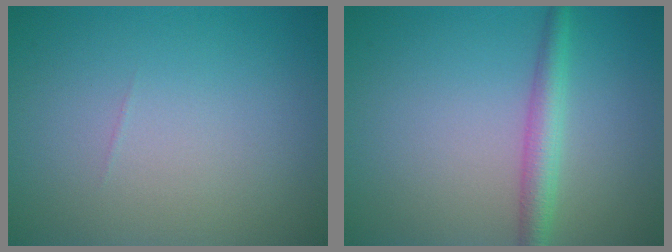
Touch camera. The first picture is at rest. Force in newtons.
{"total": 2.7, "press": 2.7, "slide": 0.1}